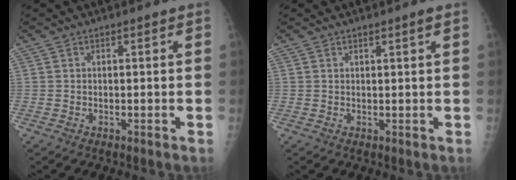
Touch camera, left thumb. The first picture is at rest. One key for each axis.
{"total": 1.1, "fx": 0.8, "fy": -0.1, "fz": 0.7, "tx": -0.009, "ty": -0.005, "tz": 0.013}